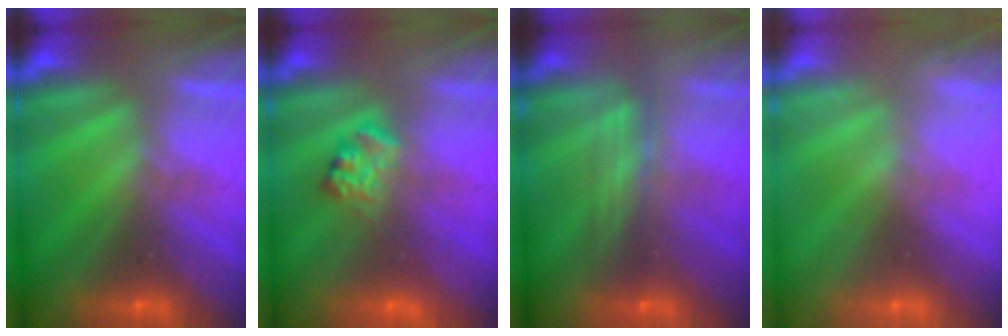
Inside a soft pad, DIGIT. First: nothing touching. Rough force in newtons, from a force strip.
{"total": 2.3}
{"total": 2.4}
{"total": 2.4}